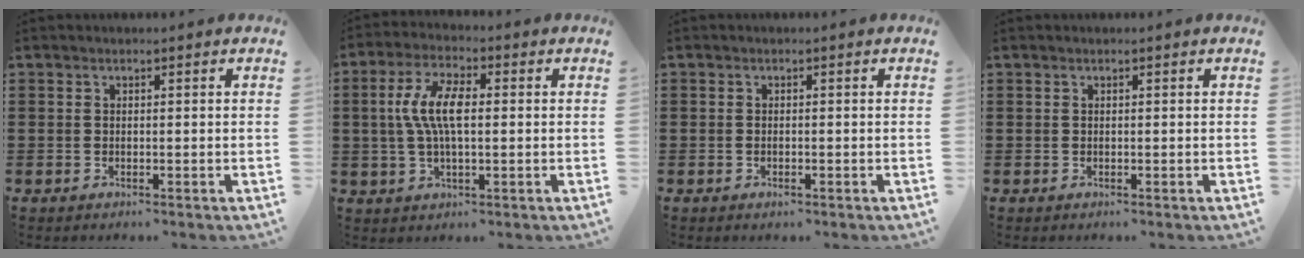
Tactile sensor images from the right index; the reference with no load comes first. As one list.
[{"total": 7.7, "force": [0.4, 2.8, 7.2], "torque": [-0.160, 0.000, -0.003]}, {"total": 0.7, "force": [-0.3, 0.2, 0.5], "torque": [-0.011, -0.004, -0.005]}, {"total": 0.0}]